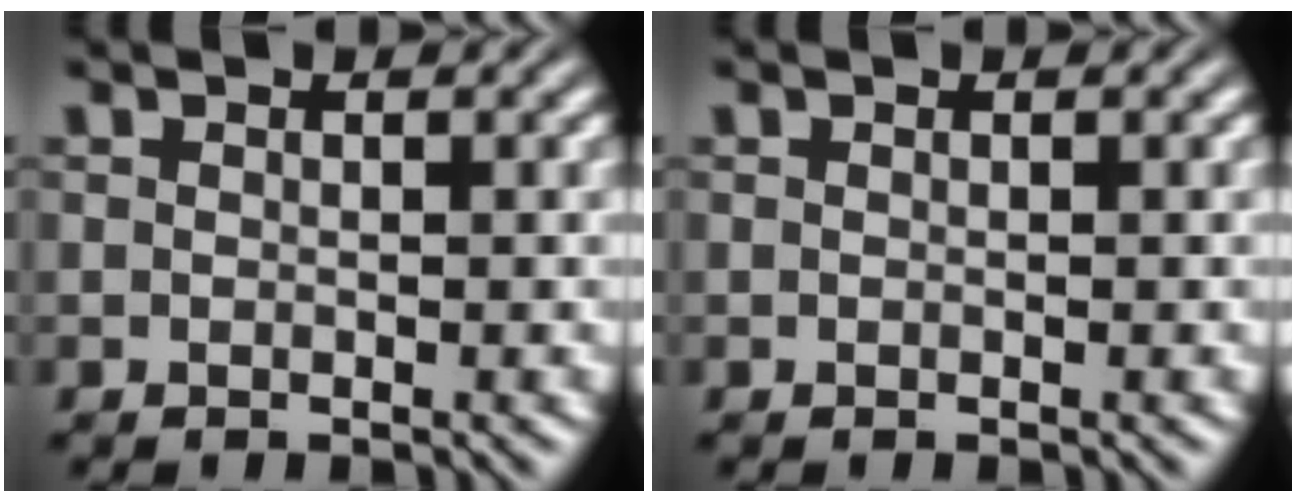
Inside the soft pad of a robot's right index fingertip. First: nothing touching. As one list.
[{"total": 0.0}]